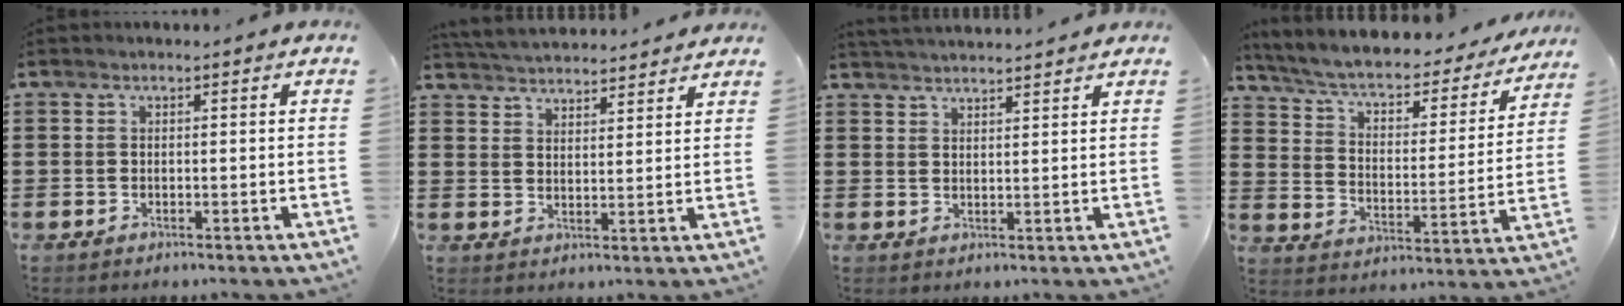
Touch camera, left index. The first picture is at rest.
{"total": 4.1, "force": [4.1, 0.0, 0.2], "torque": [-0.019, -0.019, 0.074]}
{"total": 2.4, "force": [2.4, -0.4, 0.2], "torque": [-0.010, -0.005, 0.046]}
{"total": 5.0, "force": [4.1, 1.2, 2.6], "torque": [-0.071, -0.034, 0.063]}